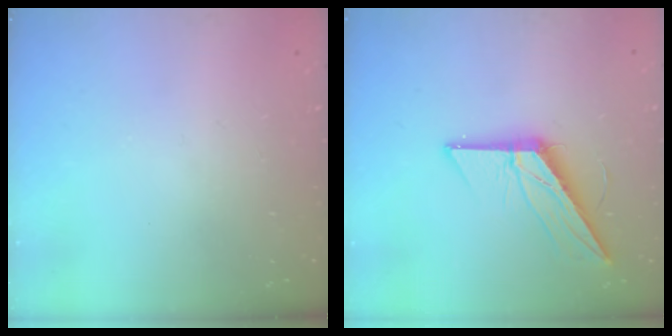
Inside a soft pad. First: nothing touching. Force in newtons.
{"total": 13.9, "press": 13.9, "slide": 0.5}